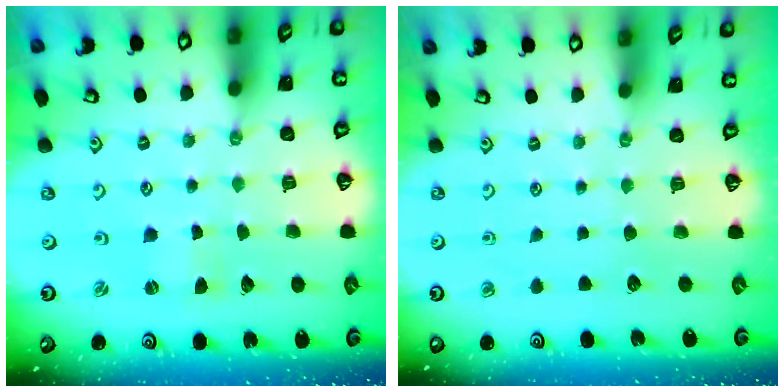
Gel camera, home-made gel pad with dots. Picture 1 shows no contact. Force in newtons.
{"total": 0.0}